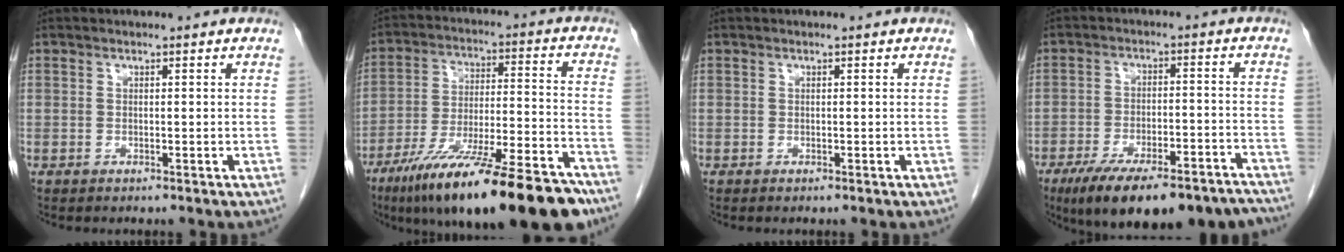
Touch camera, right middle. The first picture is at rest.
{"total": 24.1, "force": [-17.6, 2.5, 16.3], "torque": [-0.211, -0.016, -0.289]}
{"total": 0.0}
{"total": 20.0, "force": [-16.3, 4.7, 10.6], "torque": [-0.131, 0.005, -0.235]}